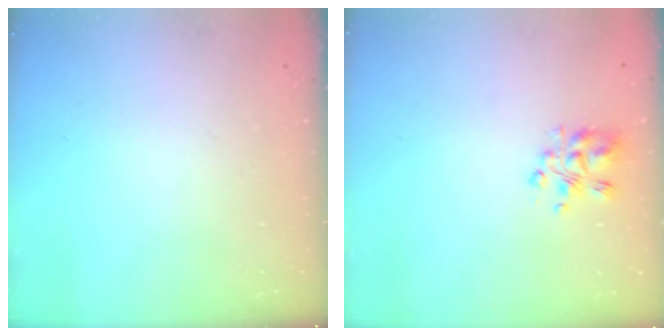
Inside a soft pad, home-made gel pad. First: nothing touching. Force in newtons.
{"total": 5.5, "press": 5.4, "slide": 0.9}